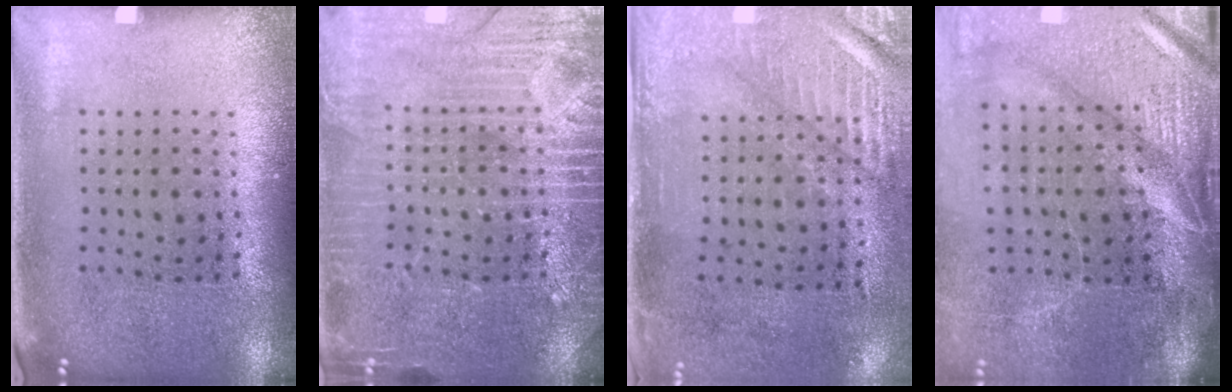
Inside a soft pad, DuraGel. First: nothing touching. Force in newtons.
{"total": 5.4, "press": 5.4, "slide": 0.7}
{"total": 2.8, "press": 2.4, "slide": 1.4}
{"total": 4.6, "press": 3.9, "slide": 2.5}